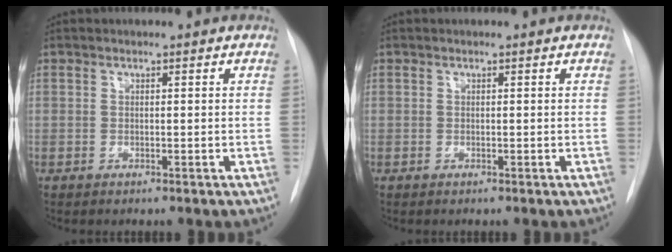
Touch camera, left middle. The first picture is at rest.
{"total": 0.0}